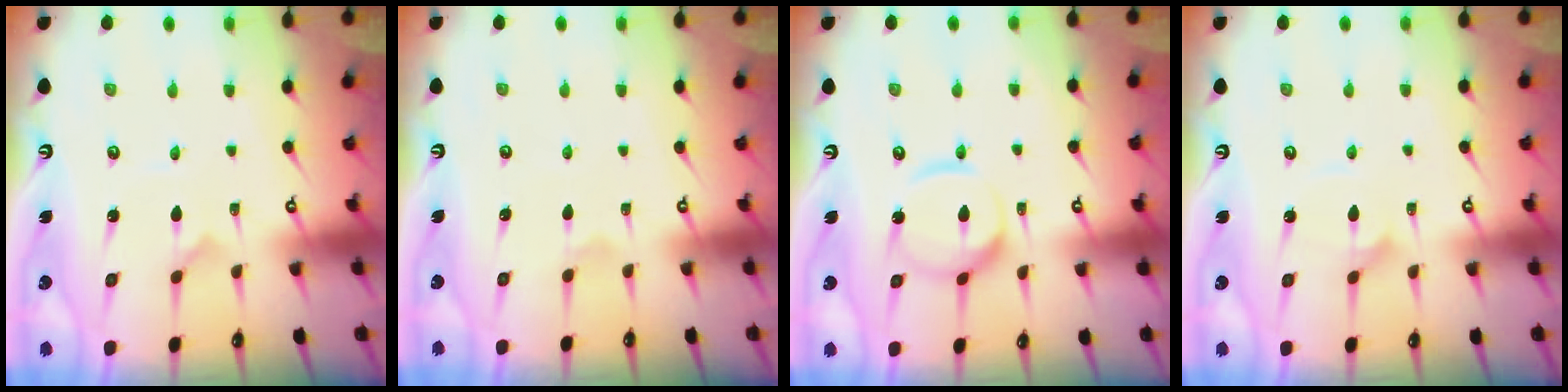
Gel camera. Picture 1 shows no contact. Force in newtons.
{"total": 1.0, "press": 1.0, "slide": 0.3}
{"total": 10.3, "press": 10.3, "slide": 0.9}
{"total": 1.8, "press": 1.8, "slide": 0.2}